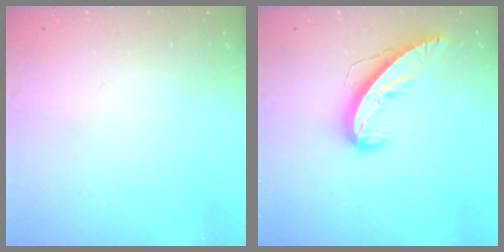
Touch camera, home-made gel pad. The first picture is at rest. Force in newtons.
{"total": 9.7, "press": 9.6, "slide": 0.7}